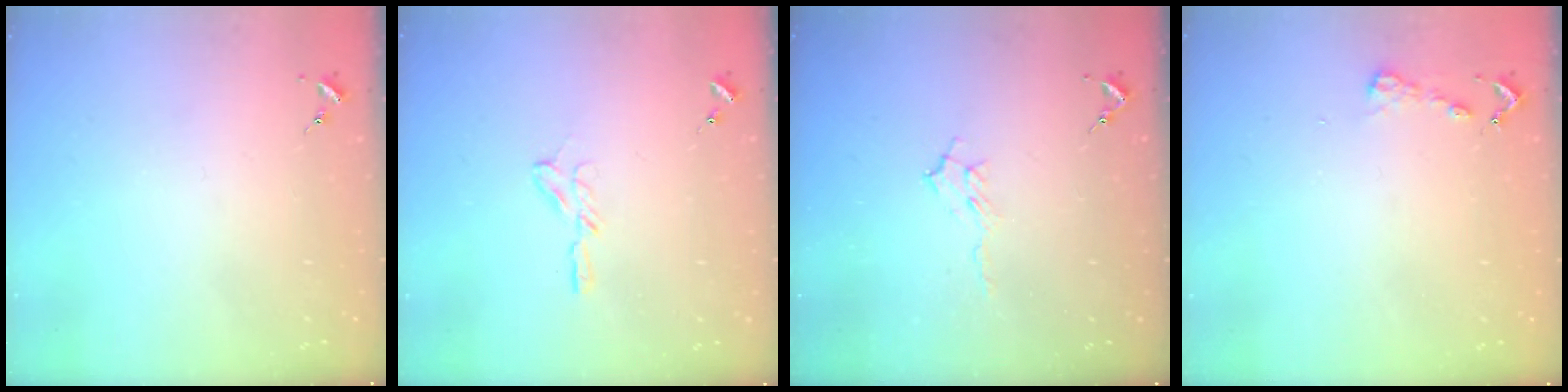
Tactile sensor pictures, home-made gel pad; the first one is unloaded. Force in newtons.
{"total": 5.3, "press": 5.2, "slide": 0.6}
{"total": 5.6, "press": 5.6, "slide": 0.8}
{"total": 4.0, "press": 4.0, "slide": 0.3}